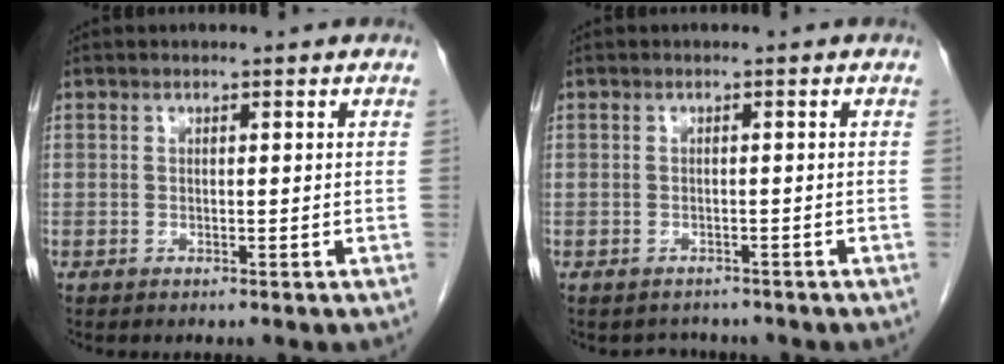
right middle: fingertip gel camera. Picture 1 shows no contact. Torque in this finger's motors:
{"motor_torque": [-0.19, -0.20, -0.18, -0.04]}